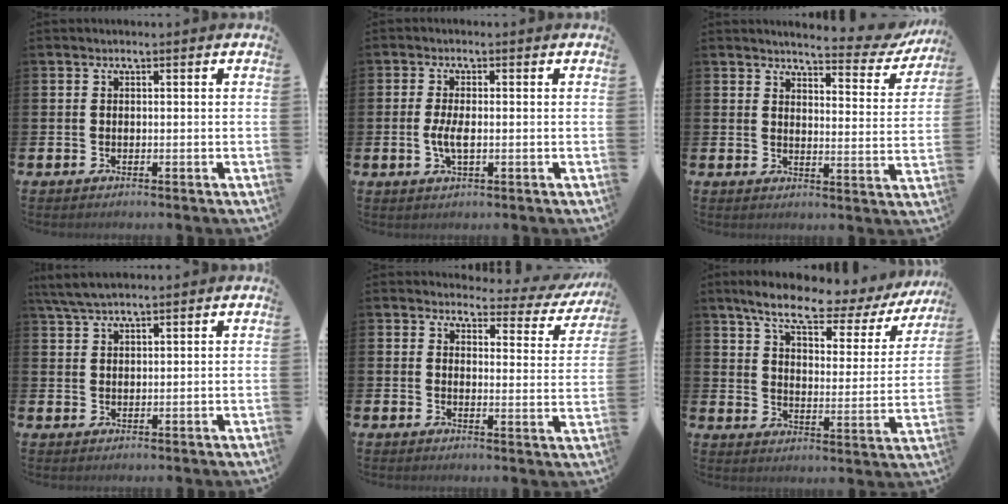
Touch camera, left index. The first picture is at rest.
{"total": 3.2, "force": [-0.3, 1.2, 2.9], "torque": [-0.049, 0.002, -0.007]}
{"total": 4.2, "force": [3.9, 0.7, 1.1], "torque": [-0.019, -0.034, 0.059]}
{"total": 4.1, "force": [3.6, 0.8, 1.8], "torque": [-0.047, -0.003, 0.068]}
{"total": 2.8, "force": [2.5, 1.3, 0.5], "torque": [-0.015, -0.028, 0.033]}
{"total": 8.9, "force": [7.3, 2.0, 4.6], "torque": [-0.110, -0.044, 0.118]}